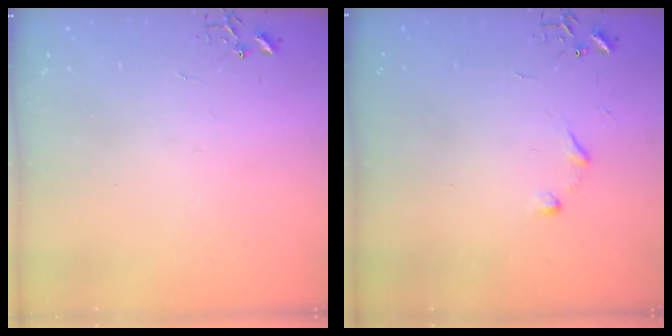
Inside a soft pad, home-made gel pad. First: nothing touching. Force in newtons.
{"total": 6.0, "press": 6.0, "slide": 0.5}